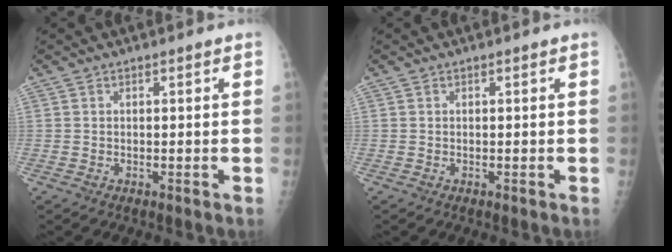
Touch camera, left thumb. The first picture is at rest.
{"total": 0.0}